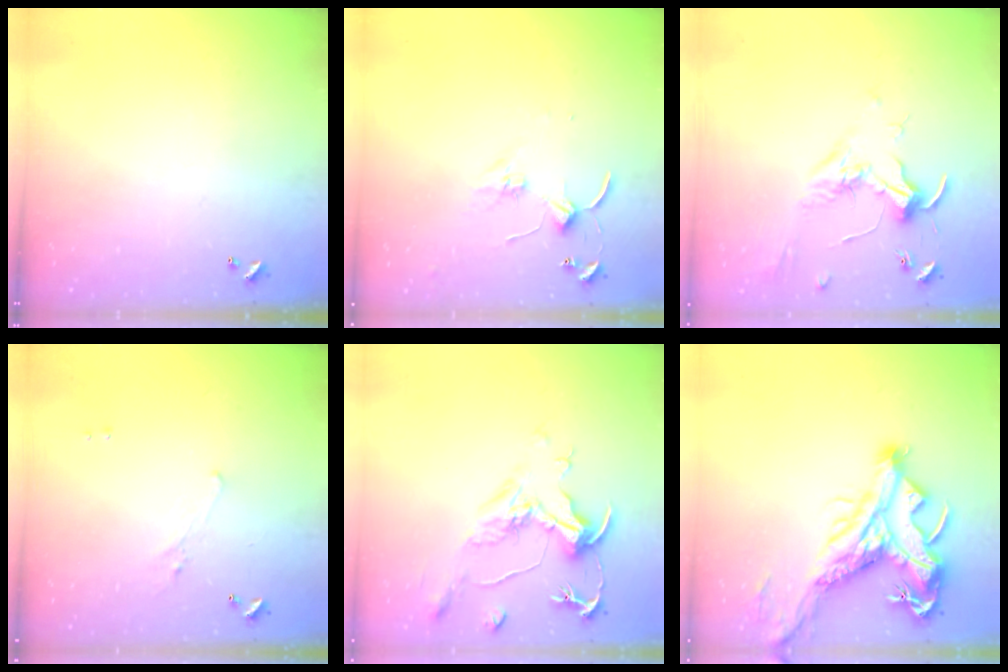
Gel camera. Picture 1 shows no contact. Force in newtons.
{"total": 1.4, "press": 1.3, "slide": 0.2}
{"total": 1.7, "press": 1.5, "slide": 0.7}
{"total": 1.2, "press": 0.9, "slide": 0.8}
{"total": 2.1, "press": 1.7, "slide": 1.3}
{"total": 9.6, "press": 9.4, "slide": 2.0}